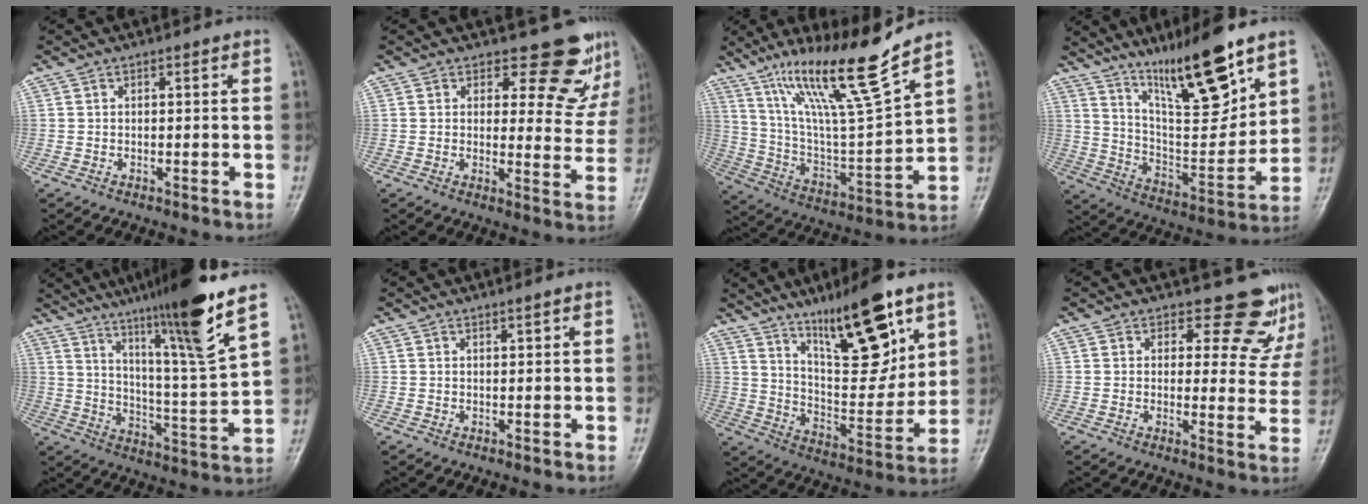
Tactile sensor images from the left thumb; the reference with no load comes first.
{"total": 10.4, "force": [8.9, 4.7, 2.5], "torque": [0.013, -0.076, 0.089]}
{"total": 19.5, "force": [13.3, 1.1, 14.3], "torque": [-0.228, -0.069, 0.241]}
{"total": 18.0, "force": [12.2, 3.8, 12.8], "torque": [-0.182, -0.078, 0.223]}
{"total": 18.8, "force": [12.4, -0.2, 14.1], "torque": [-0.213, -0.064, 0.202]}
{"total": 0.7, "force": [0.5, 0.0, 0.5], "torque": [-0.008, -0.004, 0.010]}
{"total": 18.9, "force": [10.9, 5.6, 14.4], "torque": [-0.193, -0.065, 0.193]}
{"total": 9.3, "force": [8.2, 4.3, 1.1], "torque": [0.033, -0.061, 0.077]}